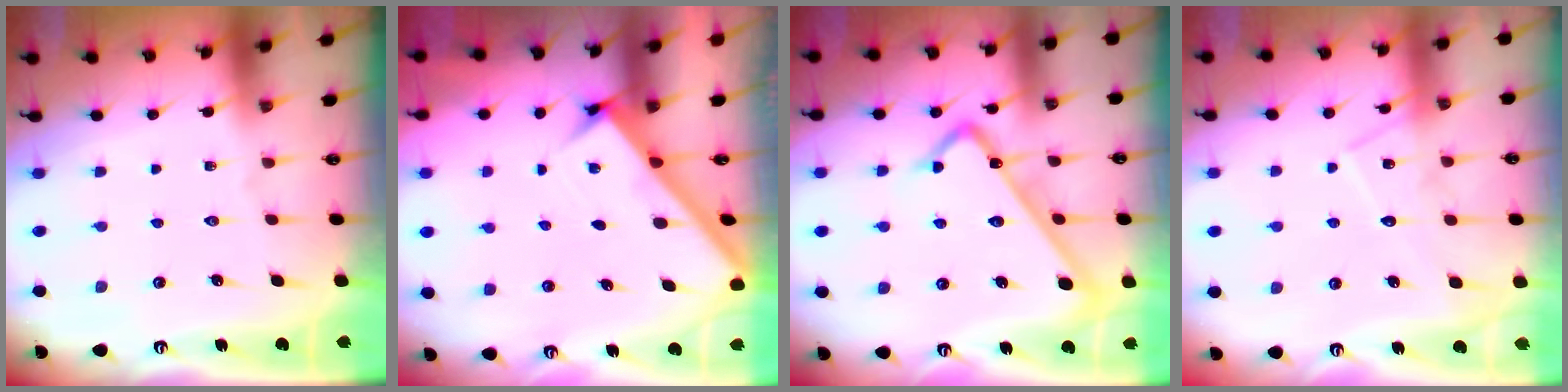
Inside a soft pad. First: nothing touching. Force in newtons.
{"total": 2.7, "press": 2.7, "slide": 0.3}
{"total": 11.3, "press": 11.3, "slide": 0.4}
{"total": 11.0, "press": 11.0, "slide": 0.7}